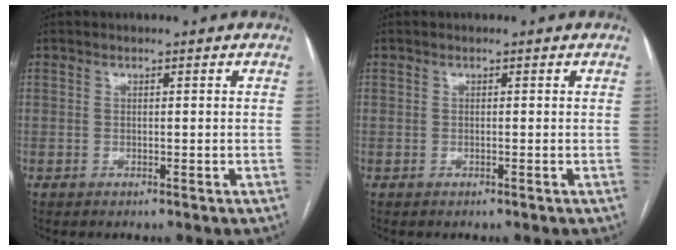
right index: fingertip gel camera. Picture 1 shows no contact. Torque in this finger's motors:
{"motor_torque": [-0.01, 0.04, 0.00, 0.00]}